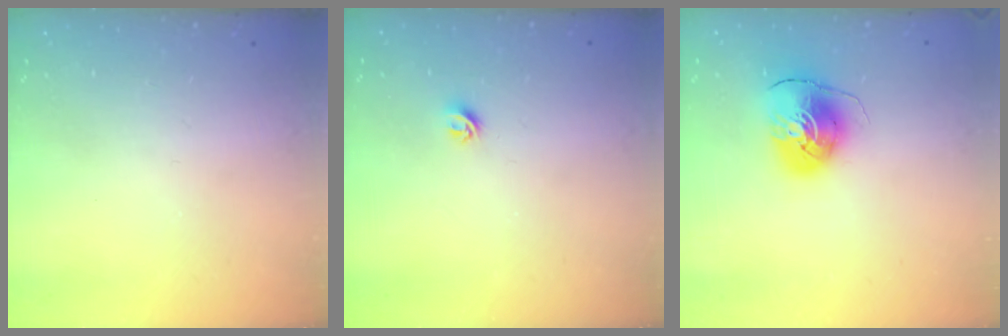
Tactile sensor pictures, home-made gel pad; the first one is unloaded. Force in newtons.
{"total": 4.2, "press": 4.1, "slide": 0.7}
{"total": 9.3, "press": 9.2, "slide": 1.1}